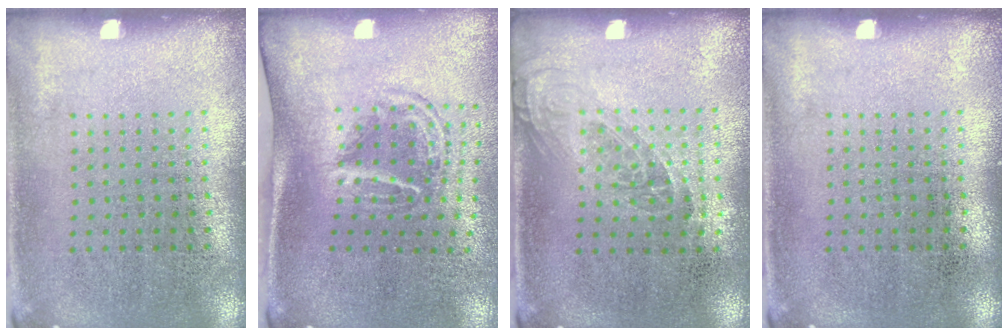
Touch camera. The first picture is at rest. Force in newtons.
{"total": 1.7, "press": 1.1, "slide": 1.3}
{"total": 1.2, "press": 1.0, "slide": 0.7}
{"total": 0.0}